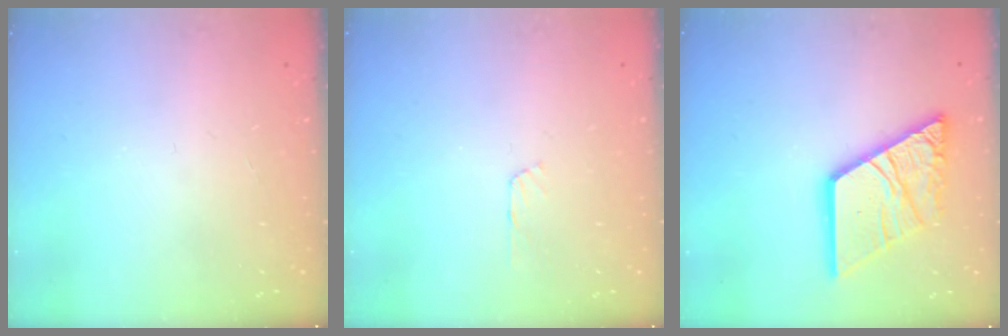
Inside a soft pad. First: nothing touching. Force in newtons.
{"total": 3.0, "press": 2.9, "slide": 0.4}
{"total": 18.6, "press": 18.5, "slide": 2.2}